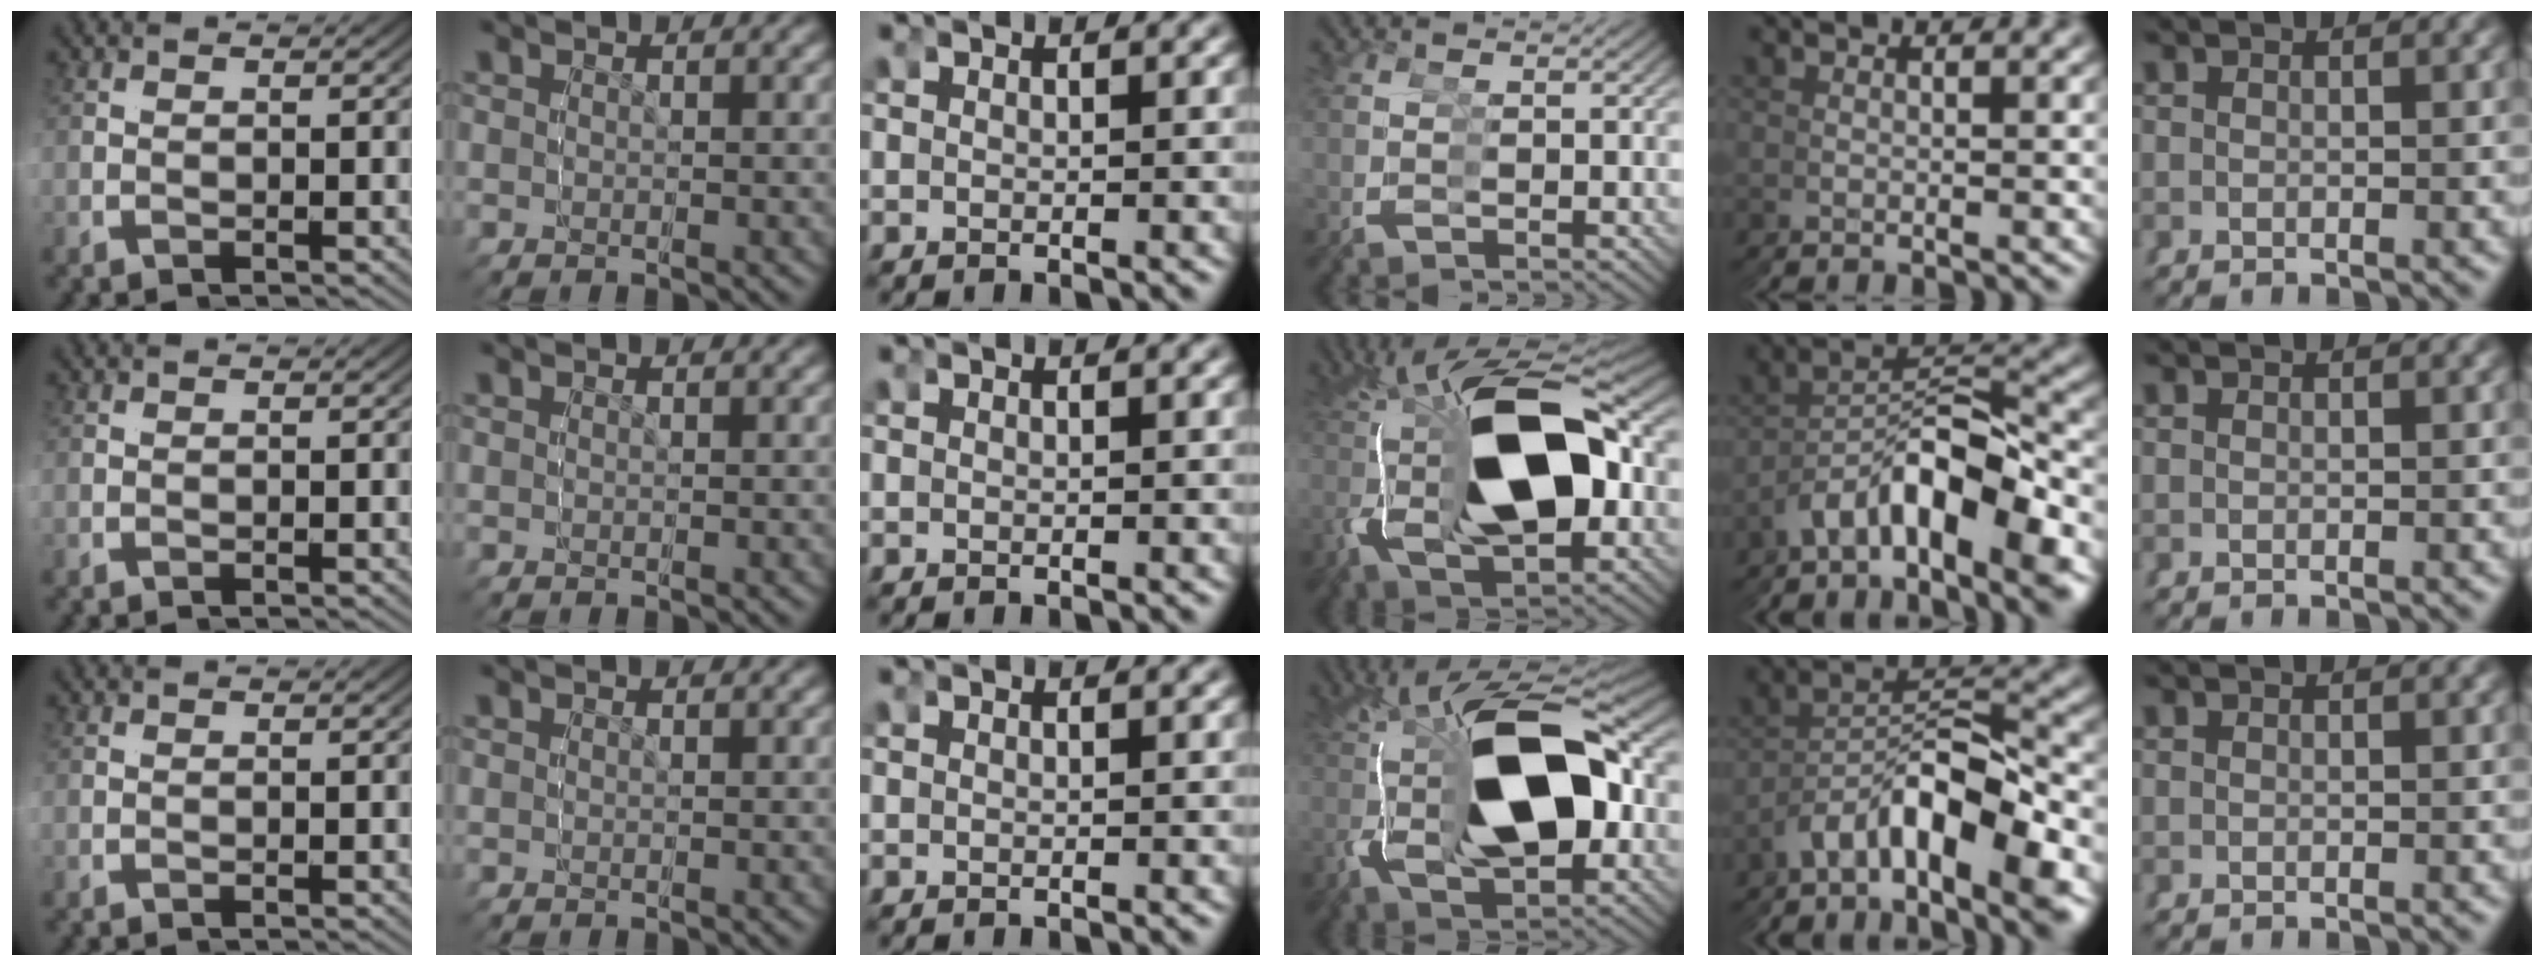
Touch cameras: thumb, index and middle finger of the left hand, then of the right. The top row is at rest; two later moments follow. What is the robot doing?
{"motion": "grasp_and_lifting", "object": "glasses"}